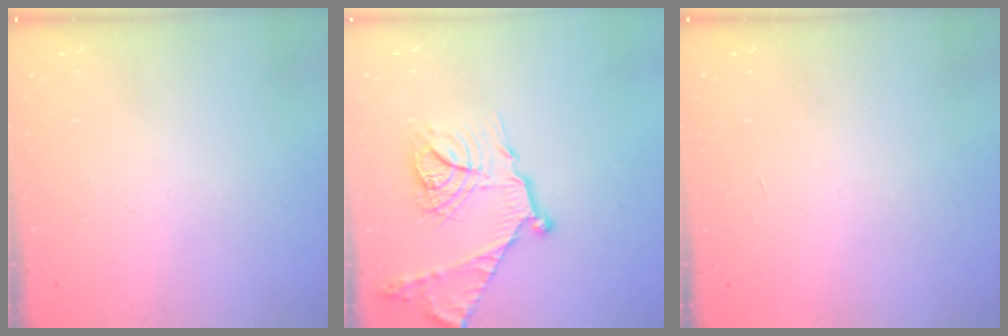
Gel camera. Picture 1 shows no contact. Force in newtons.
{"total": 19.7, "press": 19.6, "slide": 1.7}
{"total": 1.7, "press": 1.7, "slide": 0.1}